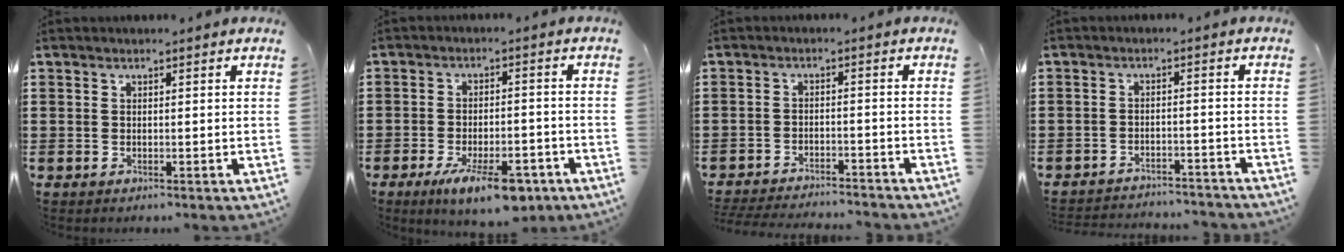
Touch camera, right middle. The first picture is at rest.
{"total": 7.9, "force": [-5.2, 2.3, 5.5], "torque": [-0.101, 0.000, -0.090]}
{"total": 3.7, "force": [-3.7, 0.0, 0.4], "torque": [-0.017, -0.003, -0.079]}
{"total": 3.0, "force": [-3.0, 0.1, 0.0], "torque": [-0.006, -0.001, -0.064]}